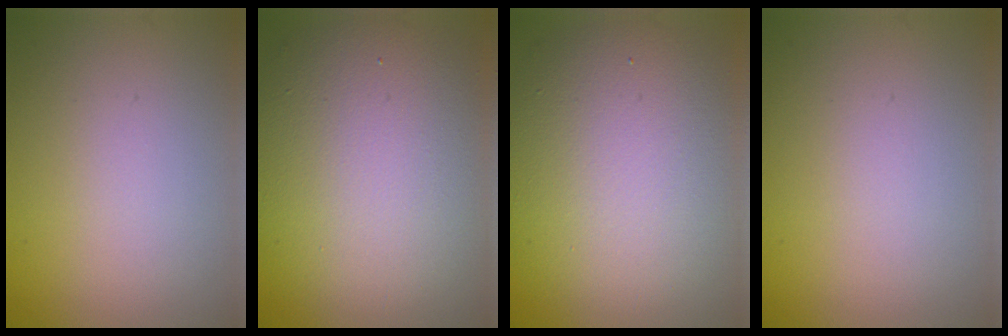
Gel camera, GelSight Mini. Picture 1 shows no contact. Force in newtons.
{"total": 12.1, "press": 12.1, "slide": 0.5}
{"total": 11.8, "press": 11.7, "slide": 1.1}
{"total": 0.0}